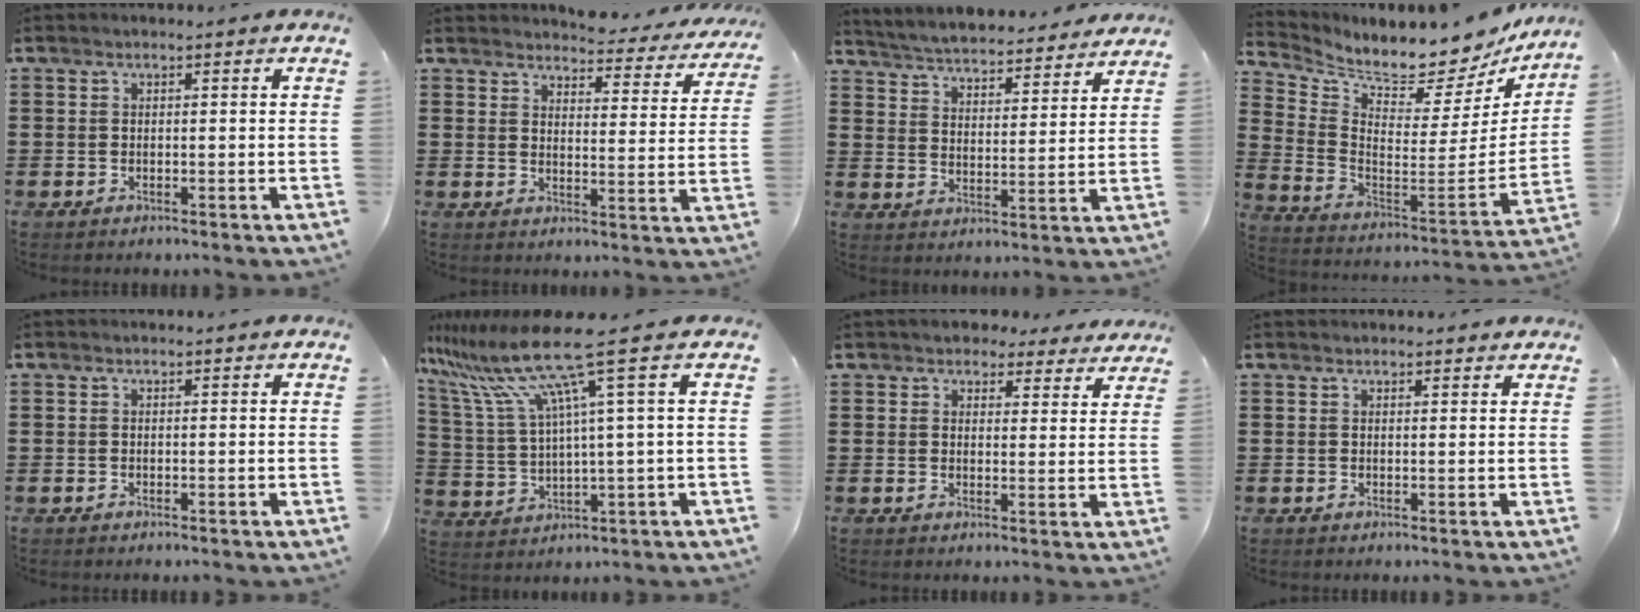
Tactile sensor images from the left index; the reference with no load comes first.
{"total": 3.8, "force": [3.7, 0.5, 0.5], "torque": [-0.023, -0.028, 0.062]}
{"total": 4.7, "force": [4.6, -0.3, 0.3], "torque": [-0.031, -0.038, 0.076]}
{"total": 7.0, "force": [6.8, 0.4, 1.6], "torque": [-0.056, -0.084, 0.108]}
{"total": 0.0}
{"total": 11.8, "force": [6.2, 0.2, 10.1], "torque": [-0.241, -0.034, 0.085]}
{"total": 3.9, "force": [3.6, 1.3, 0.6], "torque": [-0.018, -0.010, 0.067]}
{"total": 1.1, "force": [1.1, 0.2, 0.2], "torque": [-0.007, 0.000, 0.022]}